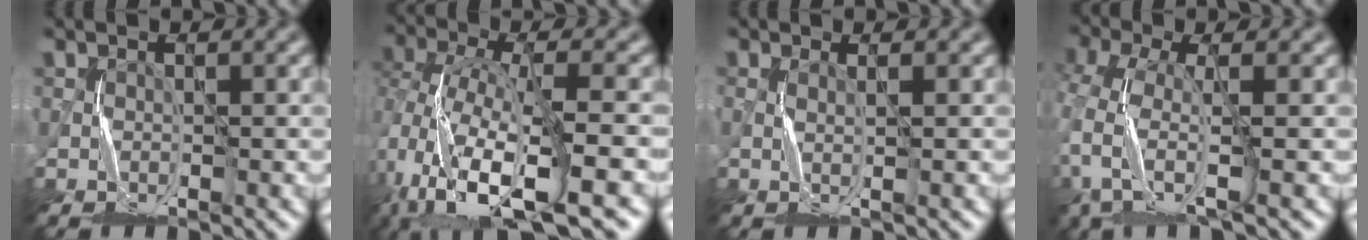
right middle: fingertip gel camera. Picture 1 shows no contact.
{"total": 12.5, "force": [-6.9, 4.1, 9.6], "torque": [-0.194, -0.010, -0.109]}
{"total": 0.7, "force": [-0.2, -0.1, 0.6], "torque": [-0.012, 0.002, -0.010]}
{"total": 6.0, "force": [-2.4, 1.9, 5.1], "torque": [-0.119, -0.012, -0.060]}